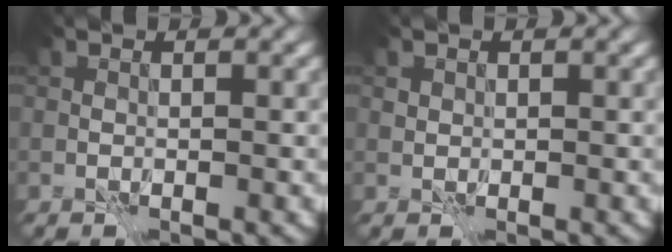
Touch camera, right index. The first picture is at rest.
{"total": 0.6, "force": [0.2, 0.5, -0.2], "torque": [0.002, 0.000, 0.003]}